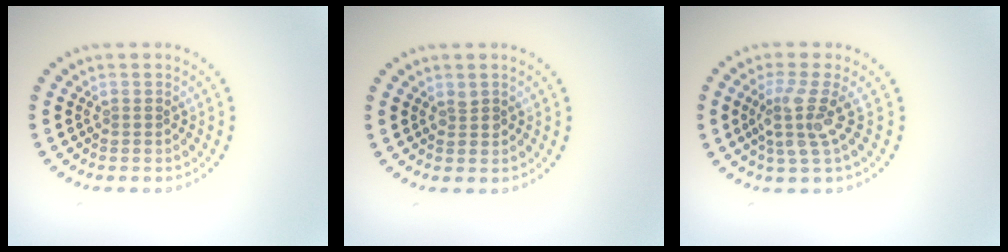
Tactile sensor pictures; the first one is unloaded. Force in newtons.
{"total": 0.7, "press": 0.7, "slide": 0.1}
{"total": 3.4, "press": 2.5, "slide": 2.3}